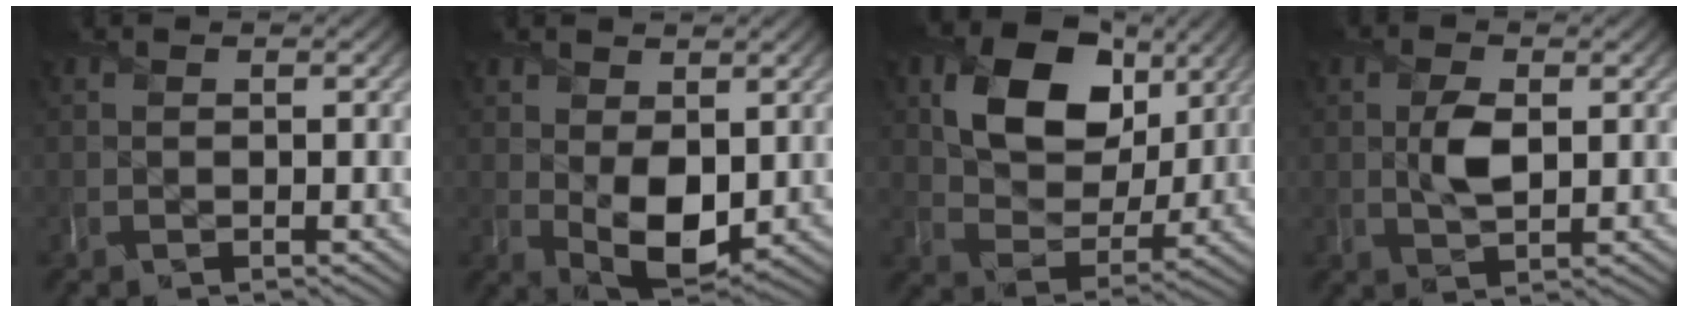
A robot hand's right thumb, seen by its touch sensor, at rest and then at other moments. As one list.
[{"total": 6.5, "force": [0.6, 3.9, 5.2], "torque": [-0.106, -0.012, 0.019]}, {"total": 12.1, "force": [4.8, 8.6, 7.2], "torque": [-0.131, -0.005, 0.081]}, {"total": 3.7, "force": [0.3, 2.0, 3.1], "torque": [-0.066, -0.006, 0.008]}]